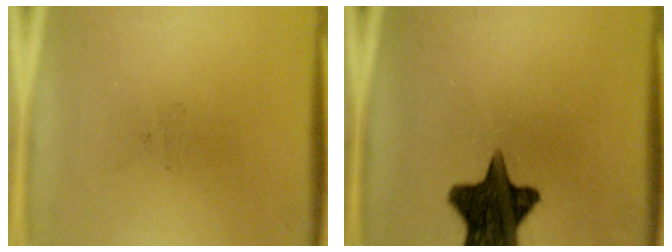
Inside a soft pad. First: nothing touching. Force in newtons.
{"total": 14.7}